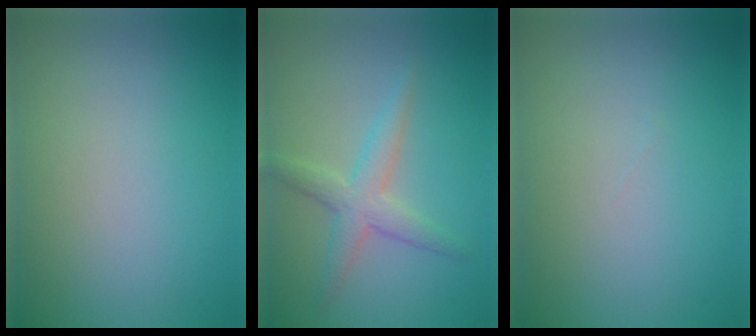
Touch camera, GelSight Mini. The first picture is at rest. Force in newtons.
{"total": 2.9, "press": 2.9, "slide": 0.1}
{"total": 0.0}